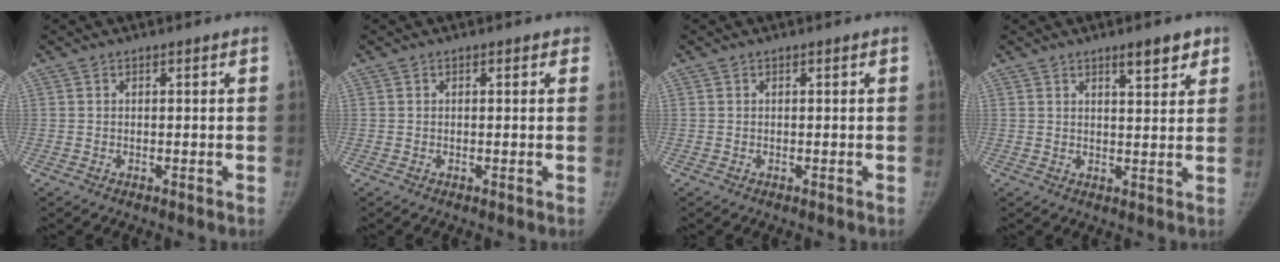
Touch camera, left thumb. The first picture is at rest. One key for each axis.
{"total": 0.8, "fx": 0.4, "fy": 0.5, "fz": 0.4, "tx": 0.004, "ty": 0.000, "tz": 0.000}
{"total": 0.0}
{"total": 5.3, "fx": 3.5, "fy": 1.6, "fz": 3.6, "tx": -0.035, "ty": -0.021, "tz": 0.050}